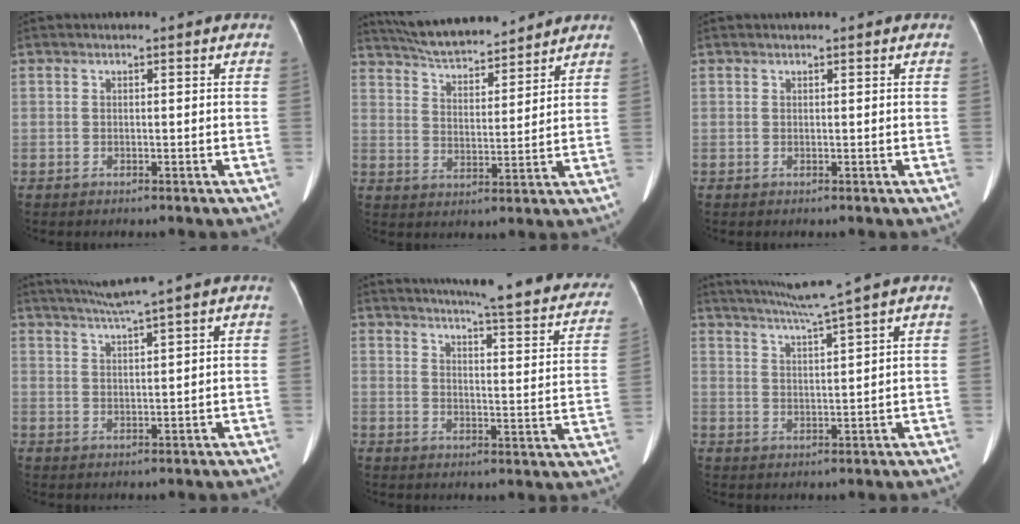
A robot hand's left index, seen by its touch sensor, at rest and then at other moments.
{"total": 12.1, "force": [11.1, 2.3, 4.2], "torque": [-0.074, 0.018, 0.183]}
{"total": 0.8, "force": [-0.8, -0.1, -0.3], "torque": [0.007, 0.006, -0.017]}
{"total": 4.7, "force": [3.8, -1.6, 2.3], "torque": [-0.047, 0.004, 0.076]}
{"total": 25.2, "force": [21.9, 2.5, 12.3], "torque": [-0.162, -0.064, 0.241]}
{"total": 7.3, "force": [5.8, -2.2, 3.8], "torque": [-0.066, 0.000, 0.102]}